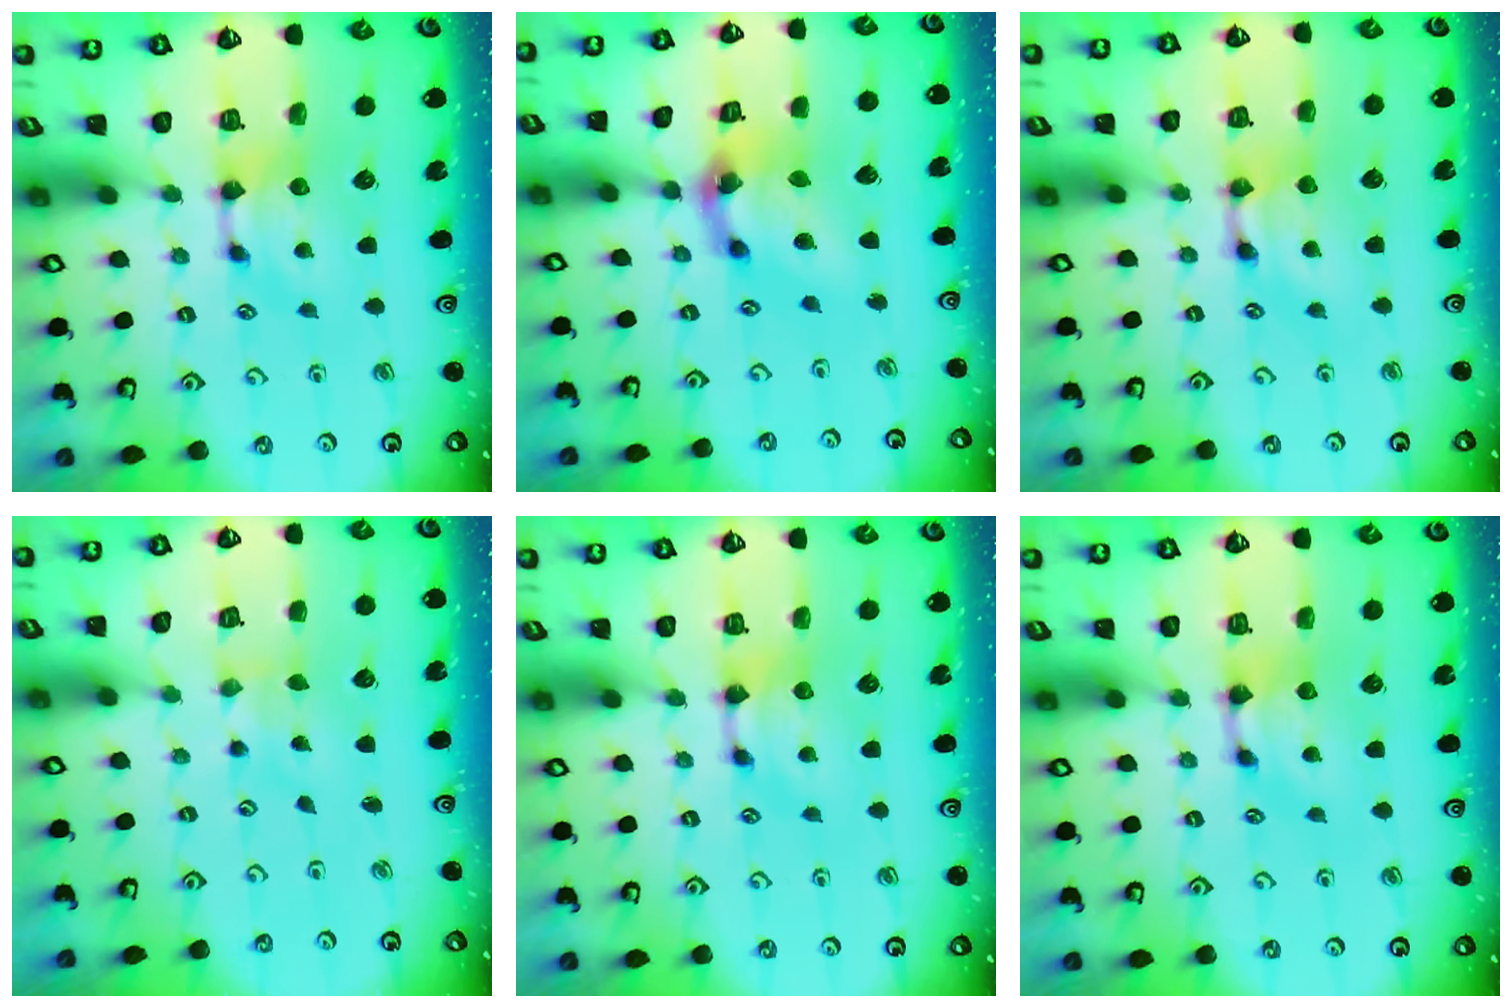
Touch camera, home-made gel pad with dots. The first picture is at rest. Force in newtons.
{"total": 8.3, "press": 8.0, "slide": 2.2}
{"total": 2.0, "press": 2.0, "slide": 0.1}
{"total": 3.9, "press": 3.8, "slide": 0.7}
{"total": 0.0}
{"total": 0.6, "press": 0.0, "slide": 0.6}